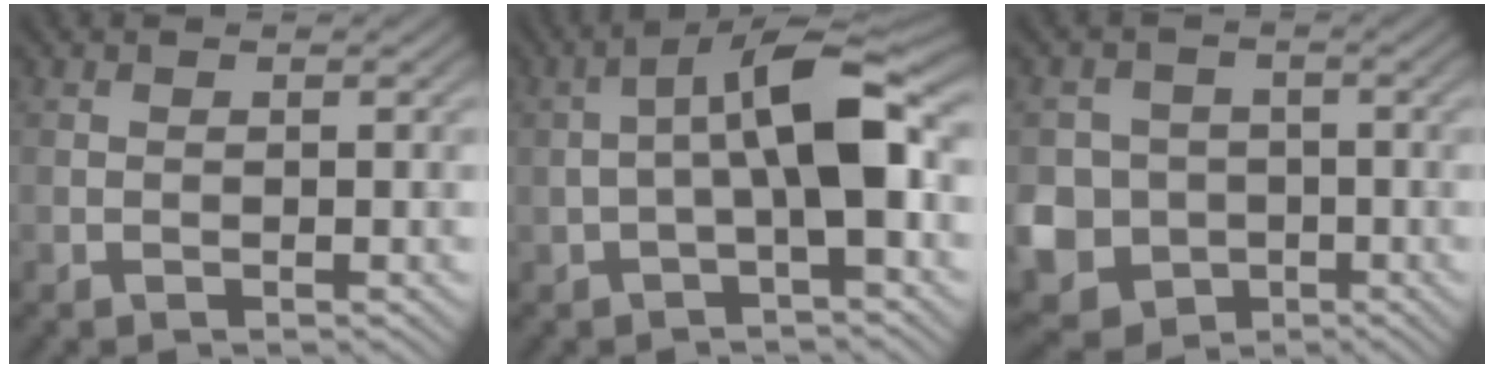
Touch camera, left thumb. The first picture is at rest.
{"total": 8.6, "force": [0.0, 2.8, 8.1], "torque": [-0.142, 0.023, -0.006]}
{"total": 9.8, "force": [-2.8, 9.1, 2.3], "torque": [-0.085, -0.028, -0.073]}